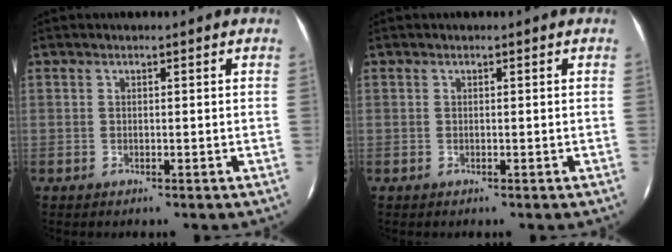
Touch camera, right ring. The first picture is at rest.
{"total": 0.0}